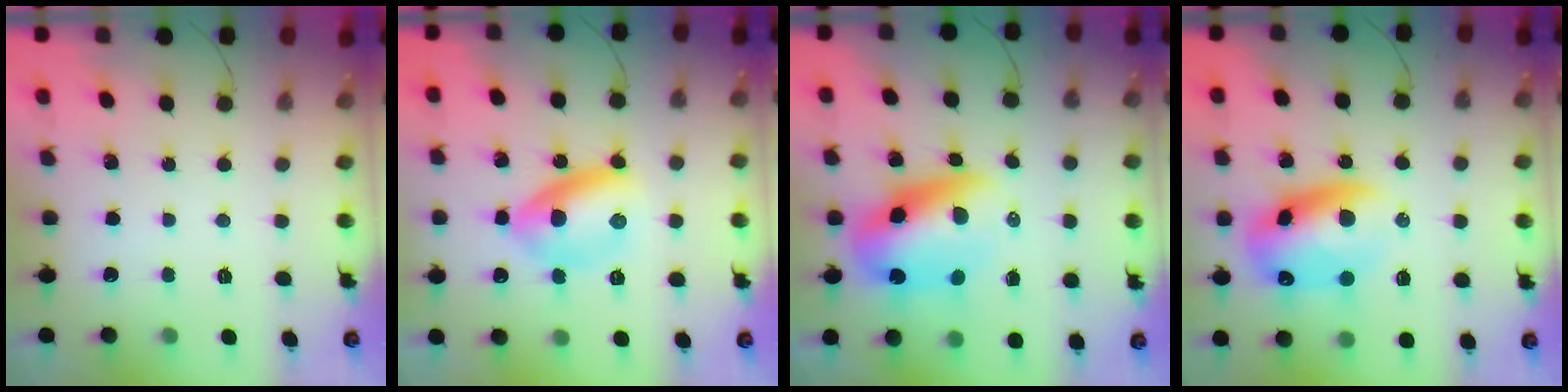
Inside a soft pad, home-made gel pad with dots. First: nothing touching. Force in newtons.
{"total": 9.9, "press": 9.9, "slide": 0.5}
{"total": 11.2, "press": 10.8, "slide": 3.0}
{"total": 12.9, "press": 12.7, "slide": 2.5}